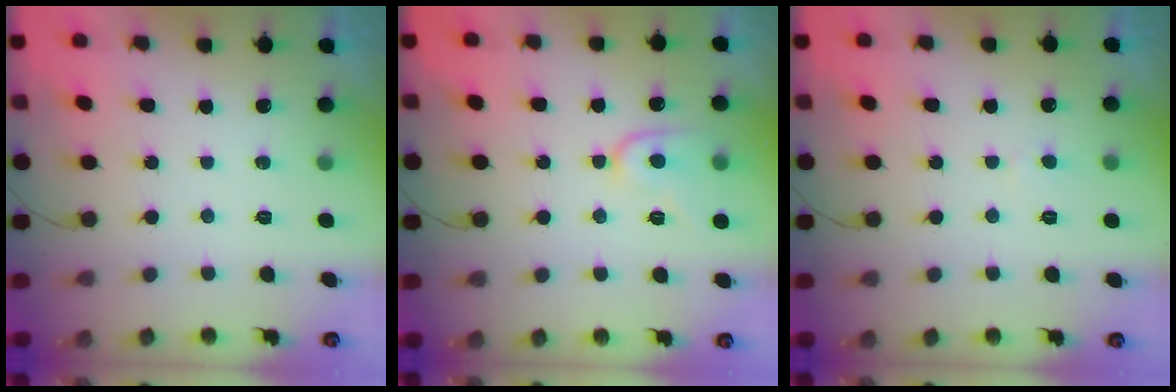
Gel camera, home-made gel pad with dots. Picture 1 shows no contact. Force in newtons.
{"total": 9.0, "press": 9.0, "slide": 0.7}
{"total": 1.8, "press": 1.7, "slide": 0.1}